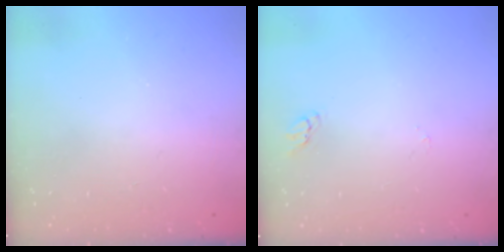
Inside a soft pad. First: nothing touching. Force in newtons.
{"total": 2.2, "press": 2.2, "slide": 0.2}